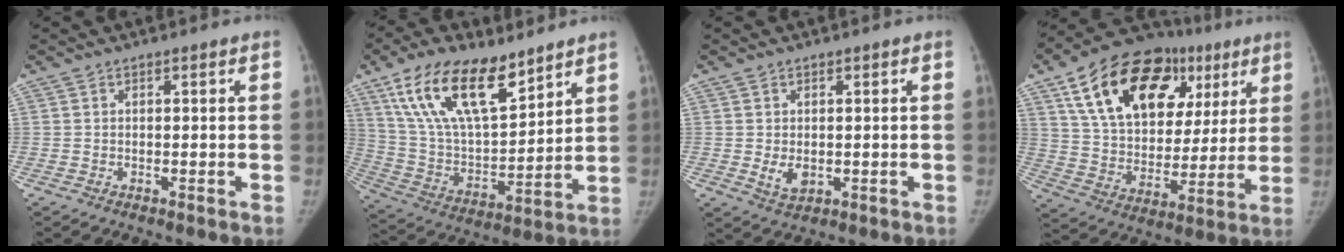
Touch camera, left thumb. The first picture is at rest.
{"total": 20.6, "force": [12.6, 9.1, 13.6], "torque": [-0.222, -0.051, 0.242]}
{"total": 3.5, "force": [-0.2, 2.5, 2.4], "torque": [-0.034, -0.007, 0.005]}
{"total": 27.2, "force": [12.2, 17.0, 17.4], "torque": [-0.247, 0.015, 0.203]}